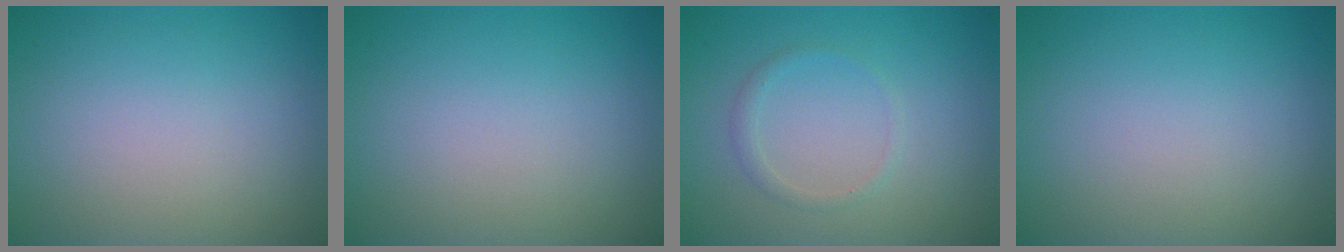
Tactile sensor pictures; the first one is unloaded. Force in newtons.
{"total": 0.0}
{"total": 1.1, "press": 1.0, "slide": 0.1}
{"total": 0.0}